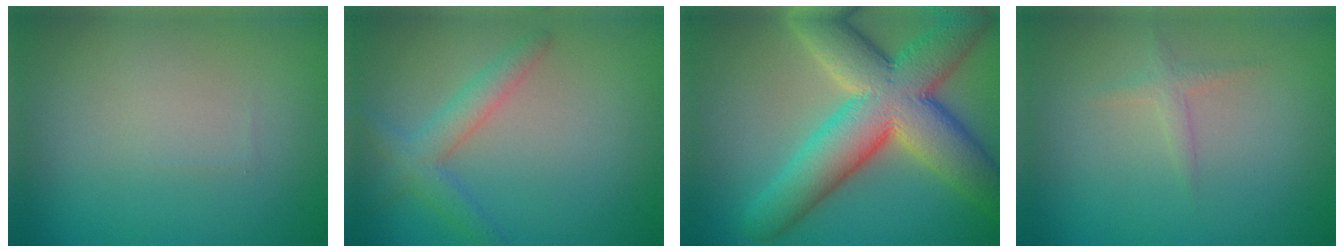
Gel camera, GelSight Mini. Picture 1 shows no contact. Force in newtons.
{"total": 2.9, "press": 2.9, "slide": 0.1}
{"total": 11.9, "press": 11.9, "slide": 0.7}
{"total": 1.1, "press": 1.1, "slide": 0.1}